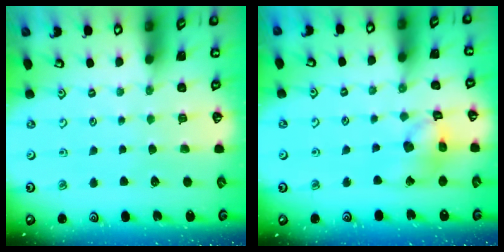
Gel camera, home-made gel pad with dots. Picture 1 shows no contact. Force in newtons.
{"total": 13.0, "press": 12.8, "slide": 2.0}